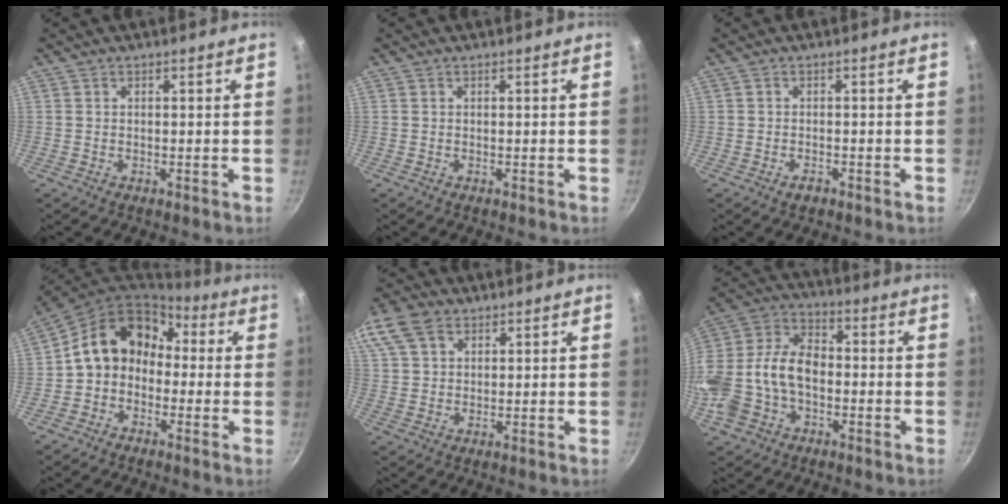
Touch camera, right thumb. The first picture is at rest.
{"total": 0.0}
{"total": 1.8, "force": [-1.1, 0.9, 1.0], "torque": [-0.018, 0.008, -0.020]}
{"total": 12.9, "force": [0.0, 10.5, 7.6], "torque": [-0.096, 0.055, -0.019]}
{"total": 11.0, "force": [5.8, 7.4, 5.8], "torque": [-0.123, 0.018, 0.109]}
{"total": 17.8, "force": [-3.3, 12.3, 12.4], "torque": [-0.243, 0.051, -0.067]}